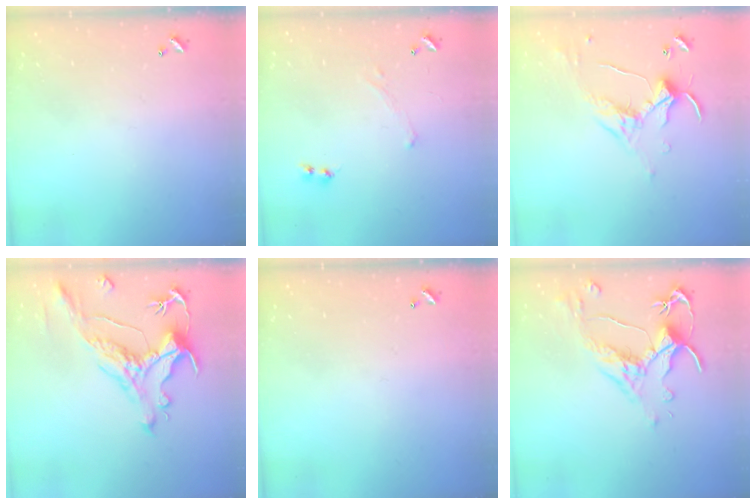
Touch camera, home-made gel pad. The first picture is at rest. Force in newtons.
{"total": 0.7, "press": 0.7, "slide": 0.3}
{"total": 1.2, "press": 0.8, "slide": 0.8}
{"total": 1.7, "press": 0.9, "slide": 1.4}
{"total": 0.0}
{"total": 2.5, "press": 2.1, "slide": 1.2}